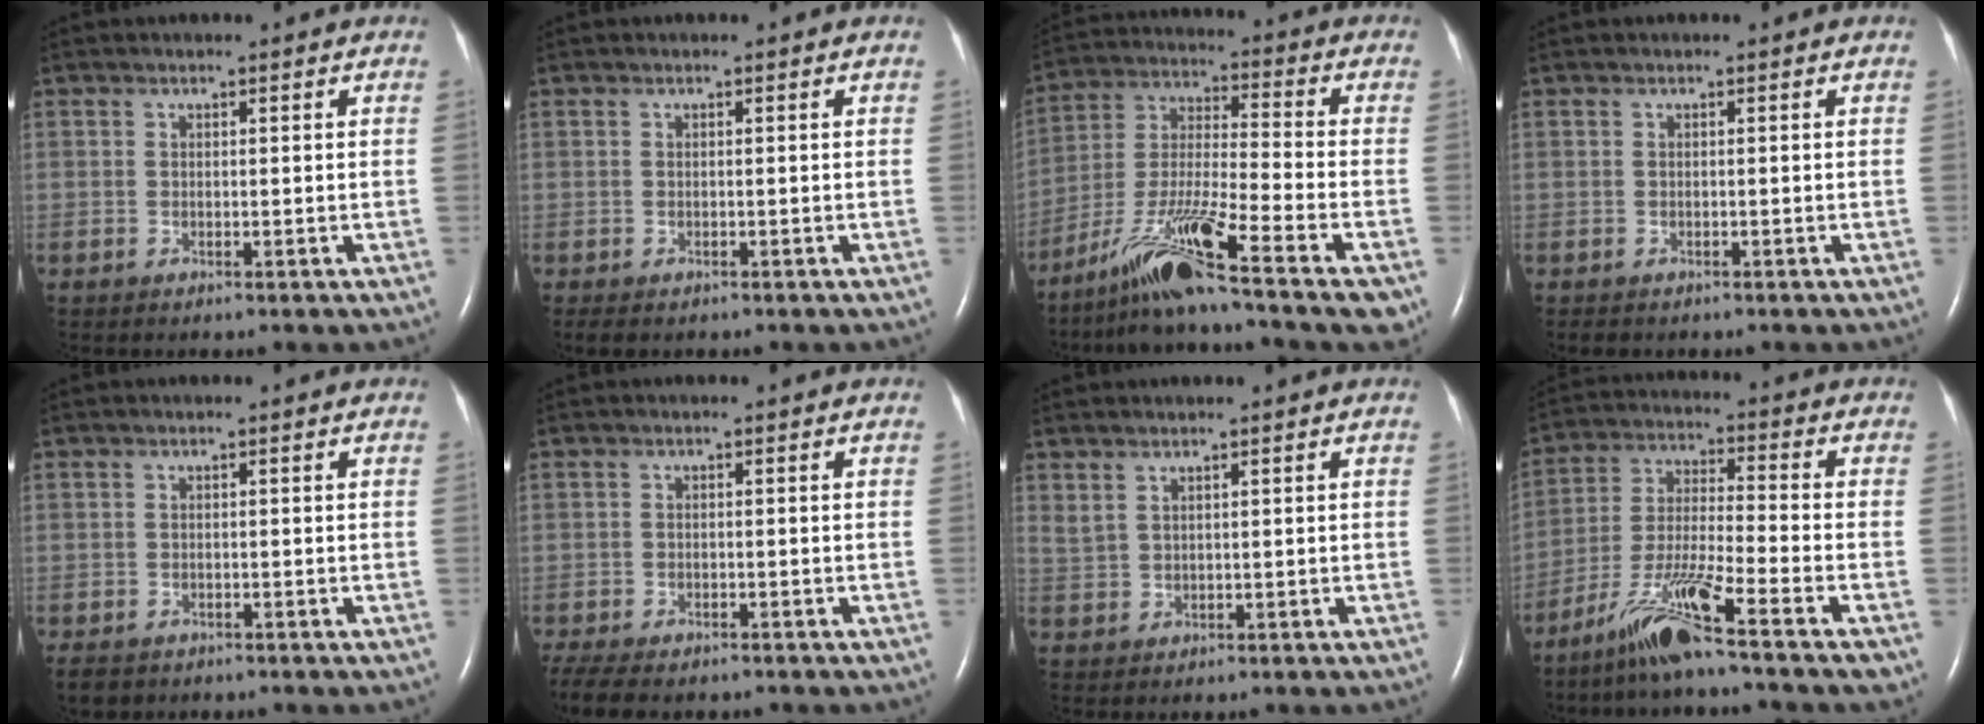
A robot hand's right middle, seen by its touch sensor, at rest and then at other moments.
{"total": 1.4, "force": [-0.9, 0.7, 0.7], "torque": [-0.011, -0.002, -0.007]}
{"total": 17.5, "force": [-11.6, 0.4, 13.1], "torque": [-0.244, -0.026, -0.204]}
{"total": 0.7, "force": [-0.6, 0.4, 0.2], "torque": [-0.009, -0.002, -0.007]}
{"total": 3.4, "force": [-2.5, 2.0, 1.0], "torque": [-0.018, -0.004, -0.036]}
{"total": 9.2, "force": [-7.2, 3.6, 4.5], "torque": [-0.100, -0.008, -0.104]}
{"total": 1.5, "force": [1.2, 0.4, 0.8], "torque": [-0.020, 0.004, 0.033]}
{"total": 11.4, "force": [-7.9, -0.6, 8.2], "torque": [-0.168, -0.030, -0.149]}